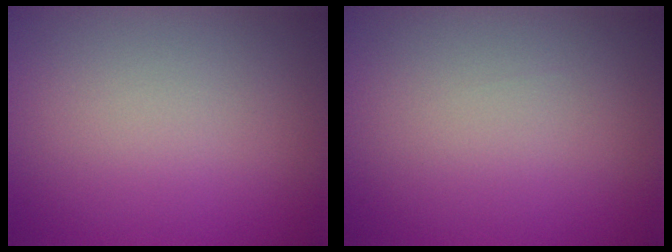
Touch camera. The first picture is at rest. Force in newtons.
{"total": 0.0}